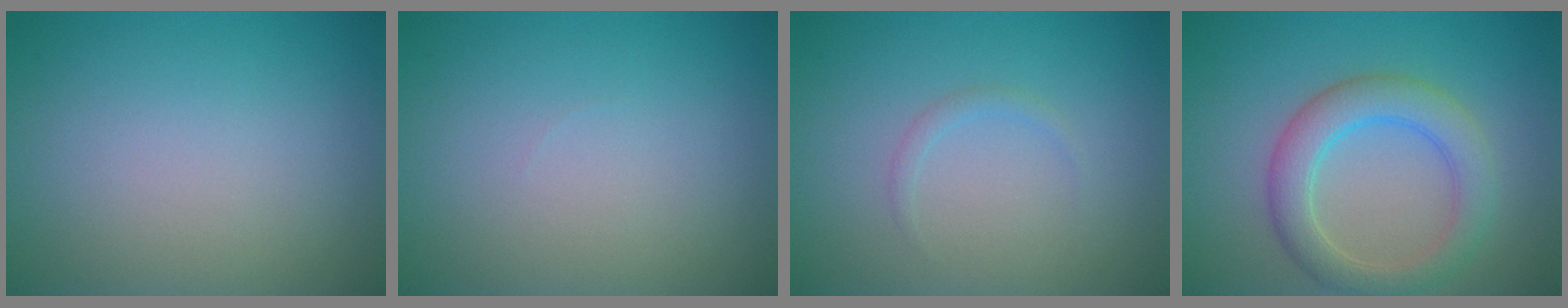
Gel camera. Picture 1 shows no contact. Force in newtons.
{"total": 0.5, "press": 0.5, "slide": 0.0}
{"total": 0.8, "press": 0.8, "slide": 0.1}
{"total": 4.5, "press": 4.5, "slide": 0.1}